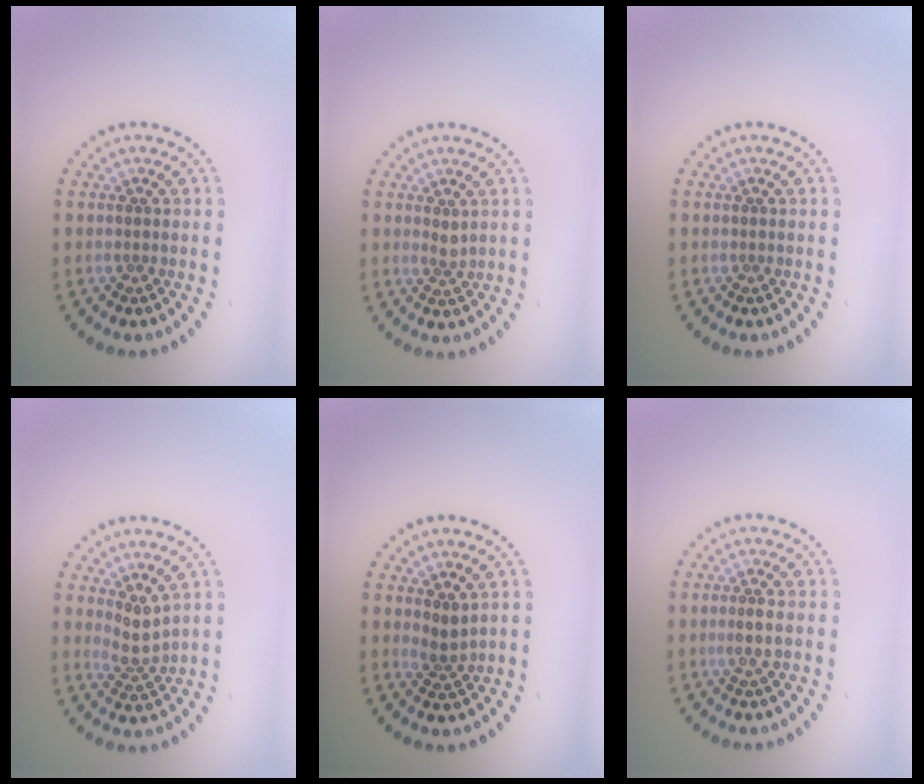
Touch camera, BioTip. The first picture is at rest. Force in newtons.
{"total": 1.1, "press": 0.7, "slide": 0.8}
{"total": 0.0}
{"total": 2.2, "press": 1.6, "slide": 1.6}
{"total": 1.6, "press": 1.2, "slide": 1.0}
{"total": 1.5, "press": 1.2, "slide": 0.9}